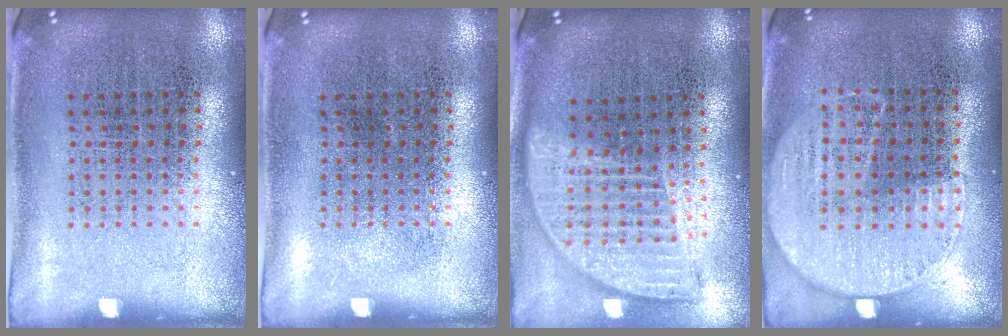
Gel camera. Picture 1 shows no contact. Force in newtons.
{"total": 0.0}
{"total": 1.9, "press": 1.5, "slide": 1.1}
{"total": 1.2, "press": 1.0, "slide": 0.6}